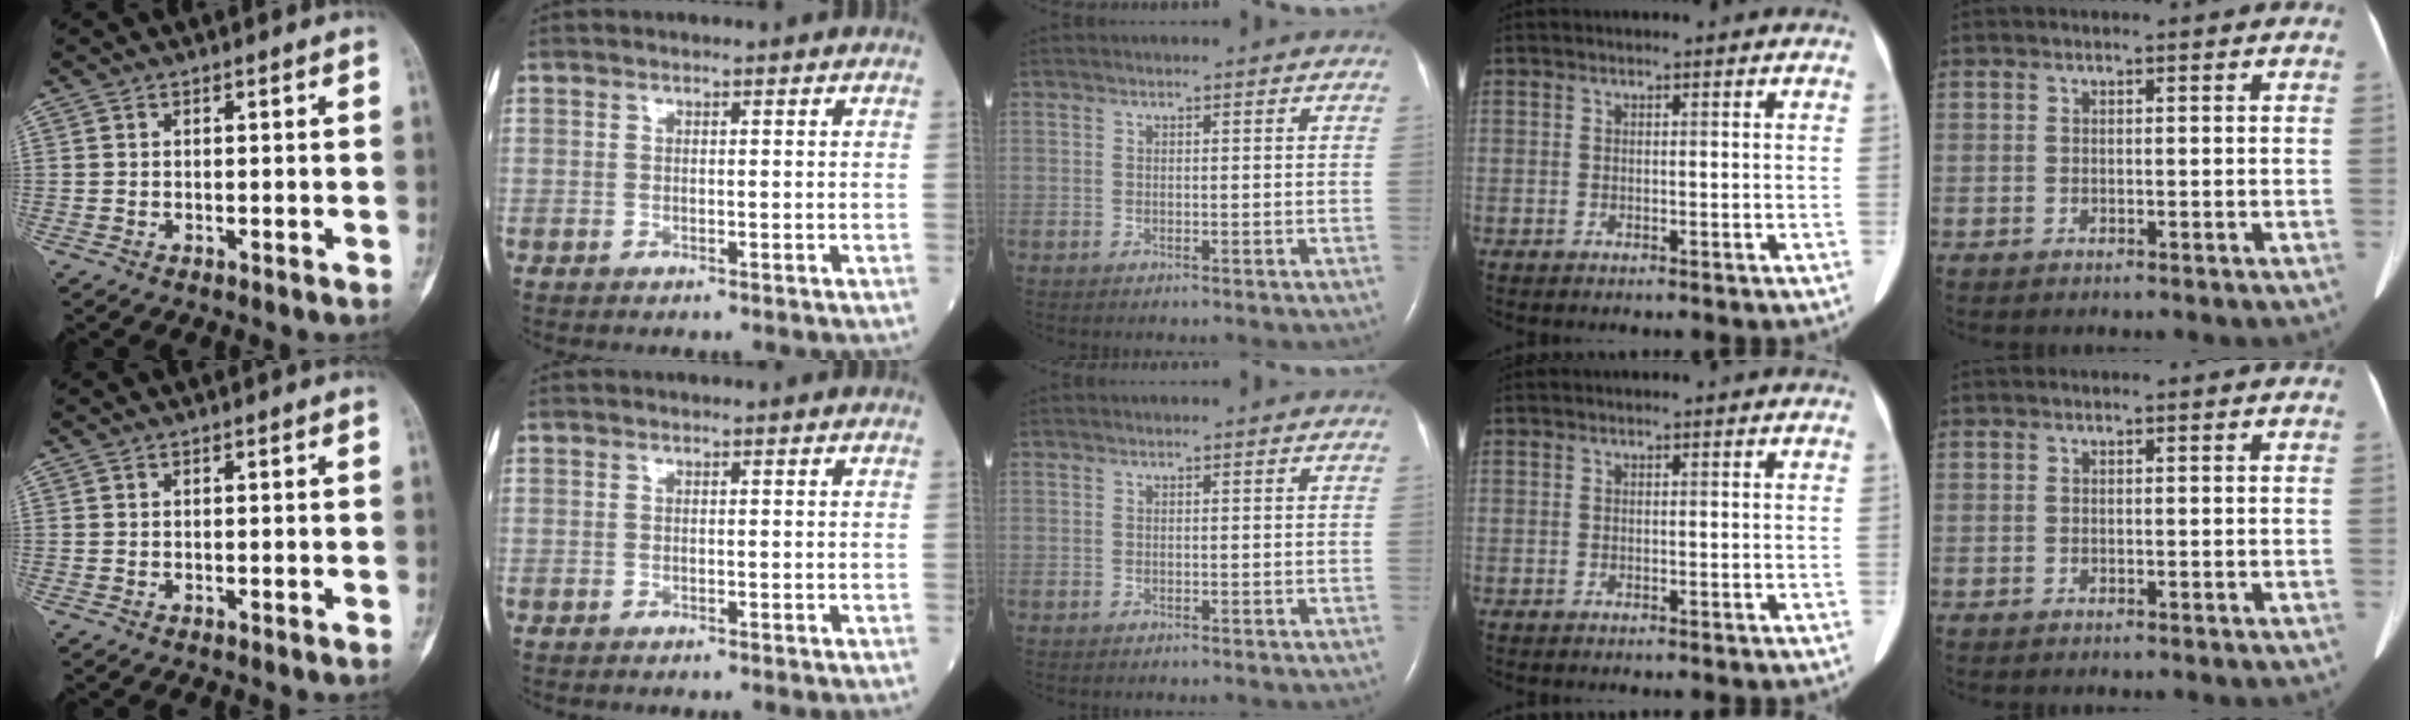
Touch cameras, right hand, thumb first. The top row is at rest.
{}